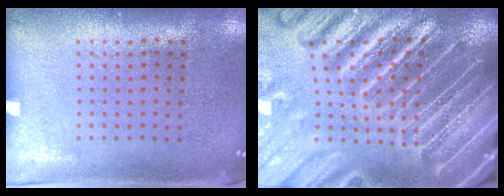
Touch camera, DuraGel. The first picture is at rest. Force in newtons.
{"total": 5.1, "press": 4.6, "slide": 2.2}